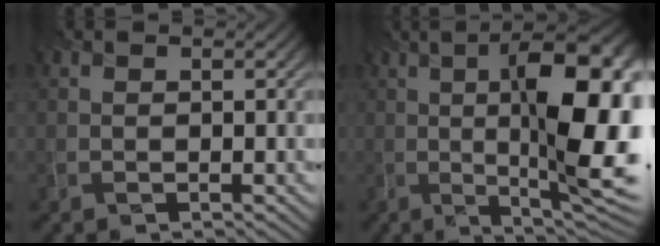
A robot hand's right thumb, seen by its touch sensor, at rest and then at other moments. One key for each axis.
{"total": 16.2, "fx": 0.3, "fy": 4.2, "fz": 15.6, "tx": -0.212, "ty": 0.010, "tz": 0.006}